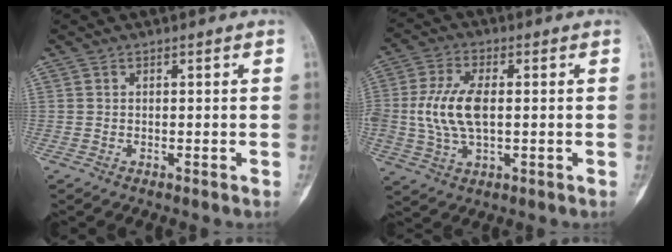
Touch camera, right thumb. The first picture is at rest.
{"total": 10.4, "force": [0.3, 5.4, 8.9], "torque": [-0.194, 0.004, 0.009]}